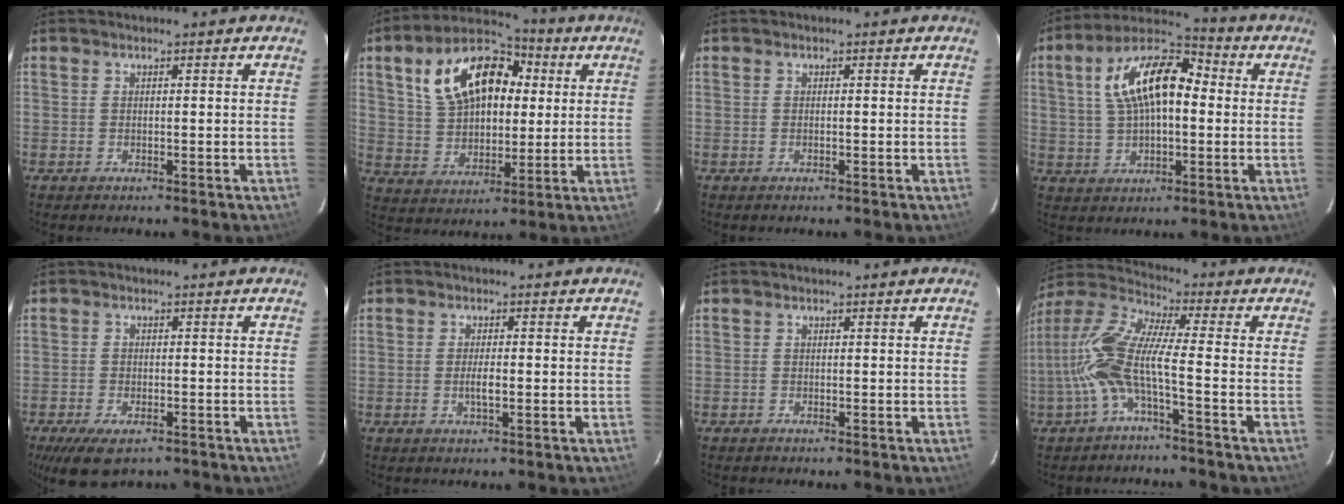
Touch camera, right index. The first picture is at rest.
{"total": 17.8, "force": [5.5, 11.1, 12.8], "torque": [-0.250, 0.045, 0.101]}
{"total": 0.0}
{"total": 15.1, "force": [2.3, 7.6, 12.9], "torque": [-0.242, 0.032, 0.033]}
{"total": 8.0, "force": [-5.3, 3.5, 4.8], "torque": [-0.108, -0.023, -0.087]}
{"total": 2.2, "force": [-0.5, 0.5, 2.1], "torque": [-0.041, -0.003, -0.009]}
{"total": 0.6, "force": [-0.5, 0.2, 0.0], "torque": [0.000, 0.002, -0.011]}
{"total": 11.7, "force": [-3.3, 1.7, 11.1], "torque": [-0.244, 0.011, -0.072]}